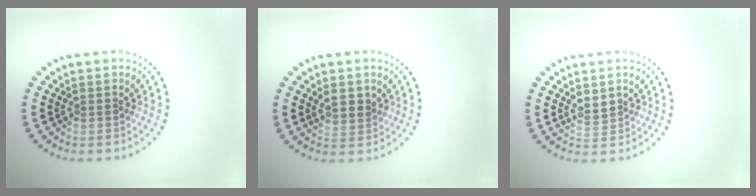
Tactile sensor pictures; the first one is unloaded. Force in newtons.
{"total": 2.1, "press": 2.0, "slide": 0.6}
{"total": 1.3, "press": 1.2, "slide": 0.5}